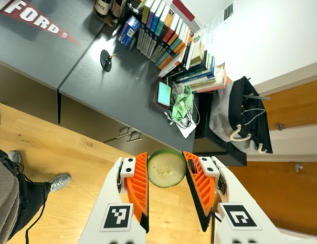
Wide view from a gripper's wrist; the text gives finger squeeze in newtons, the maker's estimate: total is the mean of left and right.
{"total": 10.9, "left": 11.4, "right": 10.3}